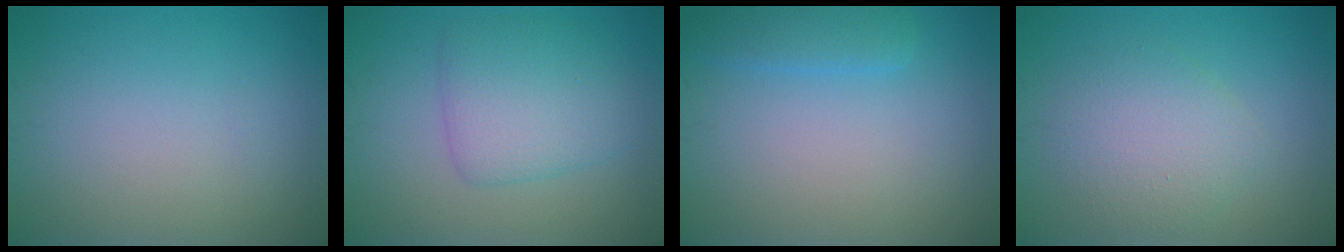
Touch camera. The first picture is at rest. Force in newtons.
{"total": 4.5, "press": 4.5, "slide": 0.1}
{"total": 2.2, "press": 2.2, "slide": 0.1}
{"total": 3.4, "press": 3.4, "slide": 0.3}